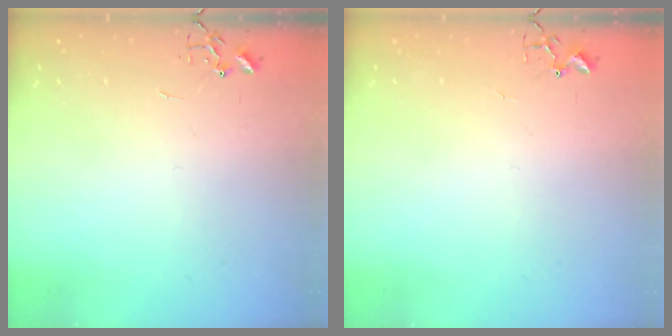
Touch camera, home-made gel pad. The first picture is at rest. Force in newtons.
{"total": 3.0, "press": 2.9, "slide": 0.4}